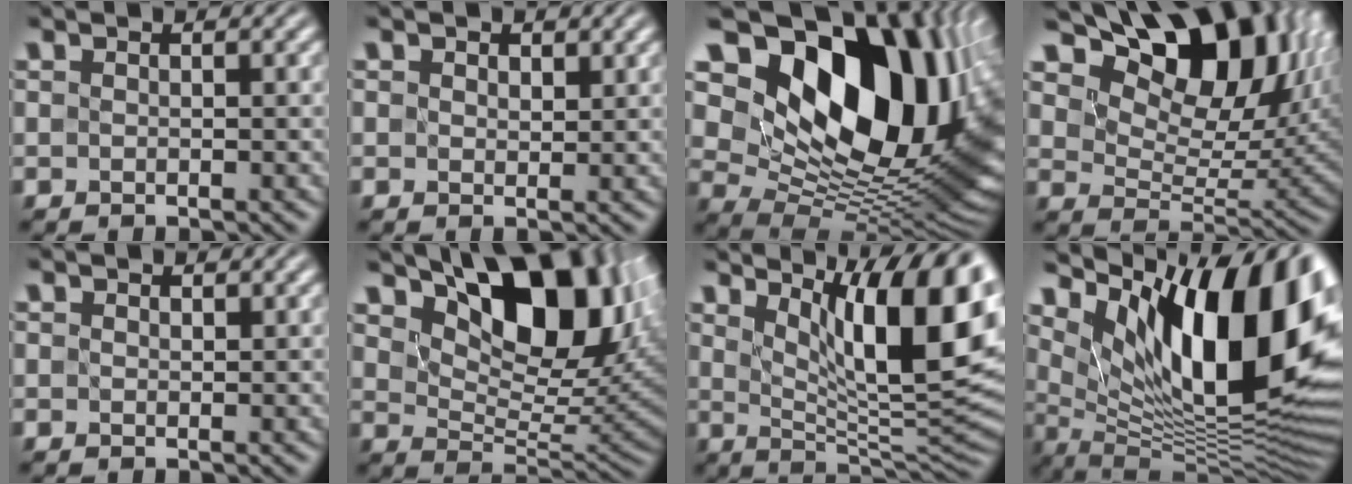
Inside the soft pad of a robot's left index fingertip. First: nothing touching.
{"total": 1.3, "force": [0.9, 0.9, 0.5], "torque": [-0.009, -0.002, 0.013]}
{"total": 18.8, "force": [7.0, 11.9, 12.8], "torque": [-0.206, 0.006, 0.135]}
{"total": 14.4, "force": [8.4, 7.4, 9.1], "torque": [-0.144, 0.010, 0.143]}
{"total": 0.7, "force": [0.4, 0.5, 0.3], "torque": [-0.004, -0.002, 0.006]}
{"total": 12.0, "force": [6.1, 6.0, 8.4], "torque": [-0.124, 0.002, 0.099]}
{"total": 13.7, "force": [5.6, 4.2, 11.8], "torque": [-0.151, -0.009, 0.090]}
{"total": 16.7, "force": [6.8, 6.9, 13.7], "torque": [-0.191, -0.002, 0.116]}